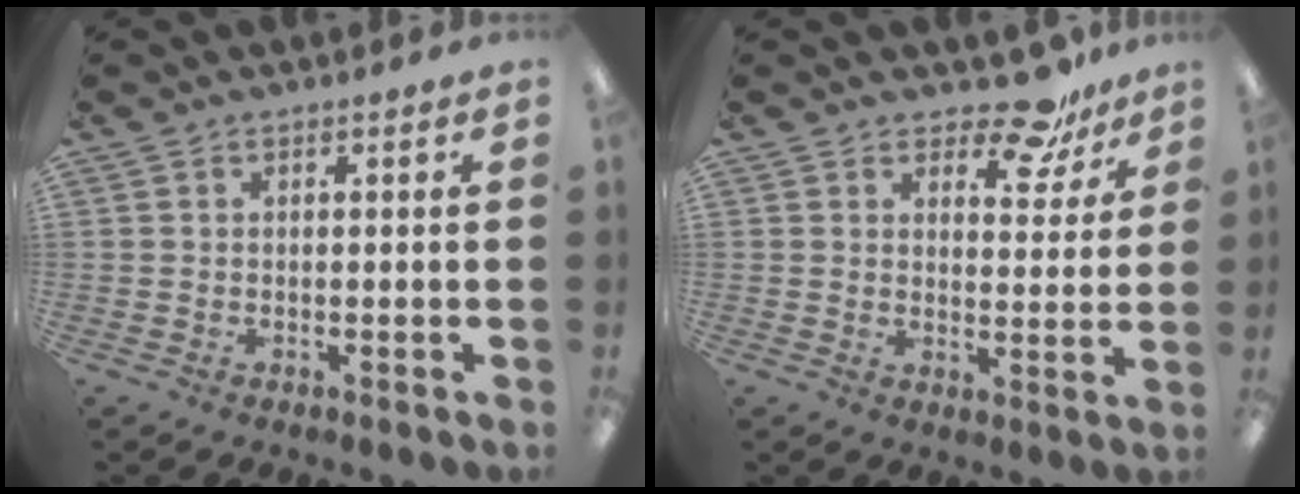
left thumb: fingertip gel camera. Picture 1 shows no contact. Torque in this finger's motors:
{"motor_torque": [0.05, 0.14, 0.02, -0.27, 0.03]}